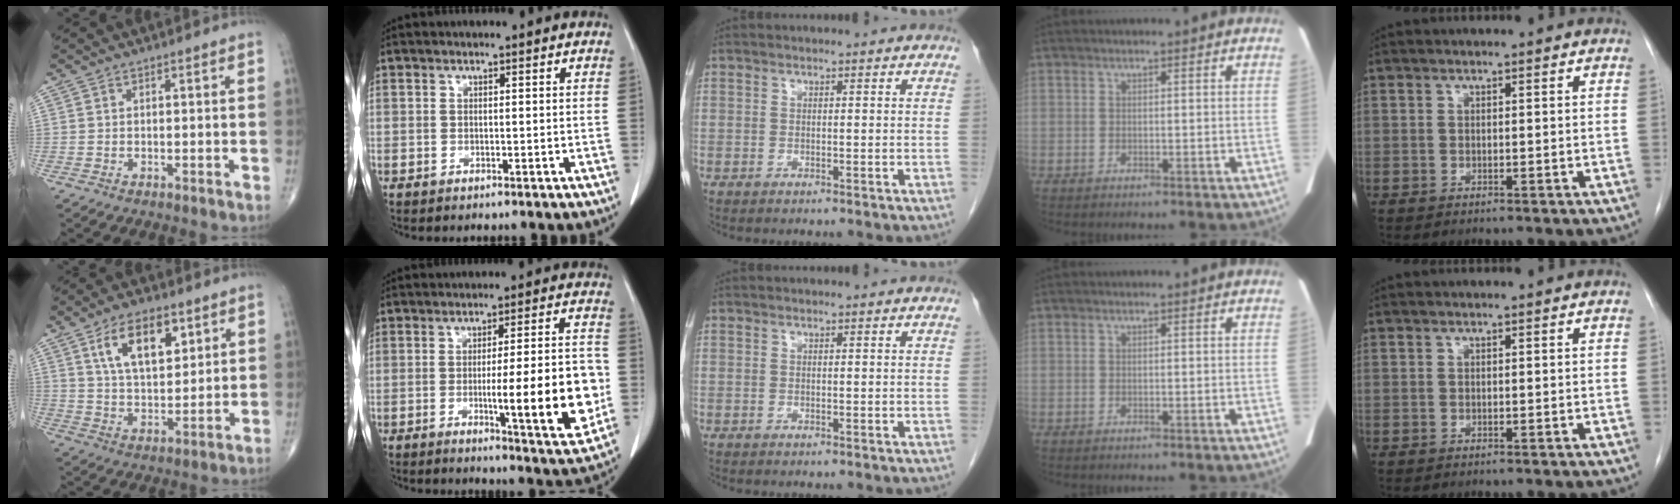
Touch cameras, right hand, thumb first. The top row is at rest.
{"thumb": {"total": 12.1, "force": [5.5, 6.1, 8.9], "torque": [-0.131, -0.024, 0.104]}, "index": {"total": 14.1, "force": [-2.5, 1.1, 13.9], "torque": [-0.195, -0.007, -0.031]}}